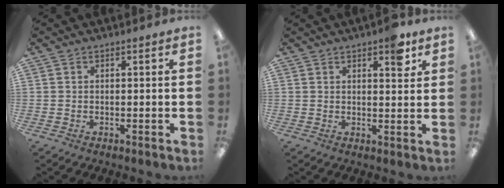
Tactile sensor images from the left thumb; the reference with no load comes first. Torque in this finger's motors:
{"motor_torque": [0.56, 0.18, 0.27, -0.19, 0.01]}